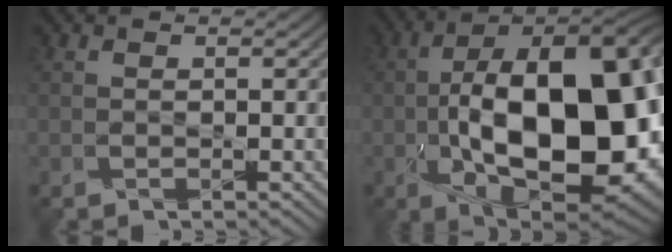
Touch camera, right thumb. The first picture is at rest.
{"total": 20.8, "force": [-2.6, 10.4, 17.8], "torque": [-0.291, -0.012, -0.047]}